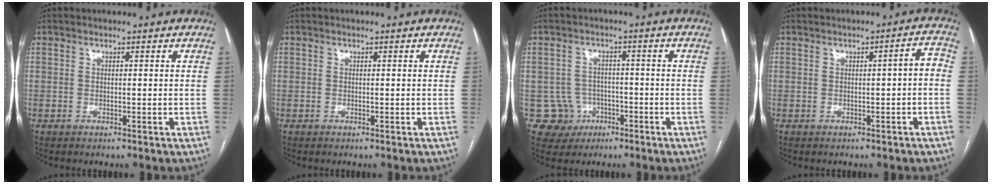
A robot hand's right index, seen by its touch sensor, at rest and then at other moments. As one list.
[{"total": 0.0}, {"total": 5.3, "force": [-1.7, 5.0, -0.1], "torque": [0.010, 0.014, -0.019]}, {"total": 2.5, "force": [-0.5, 0.4, 2.4], "torque": [-0.024, 0.008, -0.008]}]